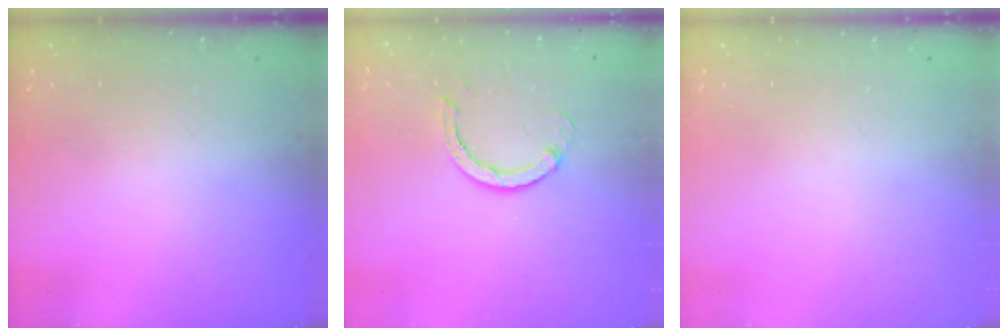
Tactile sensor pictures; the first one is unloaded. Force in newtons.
{"total": 3.7, "press": 3.7, "slide": 0.1}
{"total": 0.0}